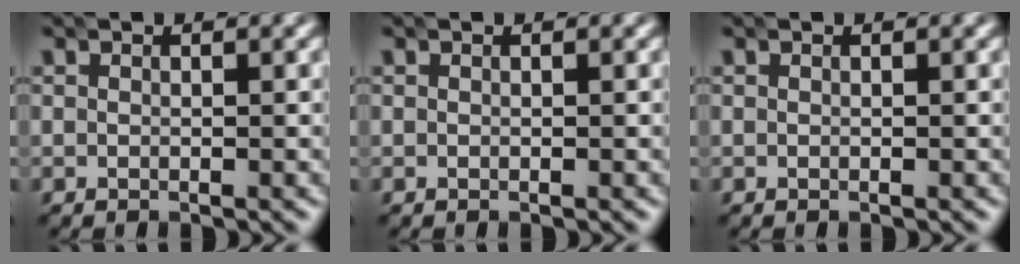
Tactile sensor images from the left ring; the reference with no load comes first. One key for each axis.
{"total": 0.0}
{"total": 0.0}